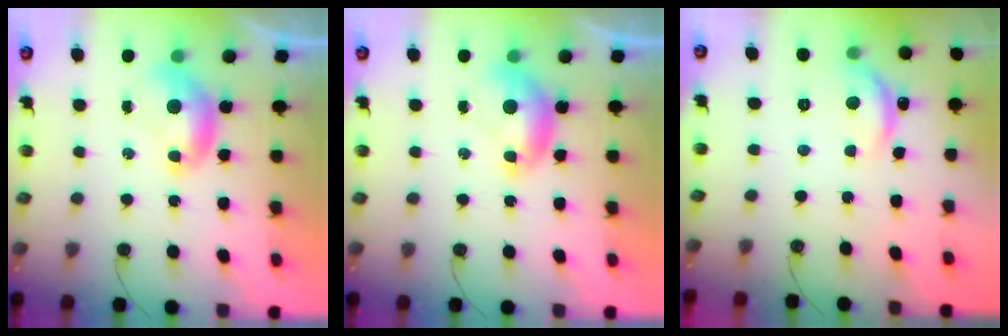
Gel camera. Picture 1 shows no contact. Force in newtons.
{"total": 0.8, "press": 0.8, "slide": 0.2}
{"total": 5.1, "press": 5.1, "slide": 0.5}